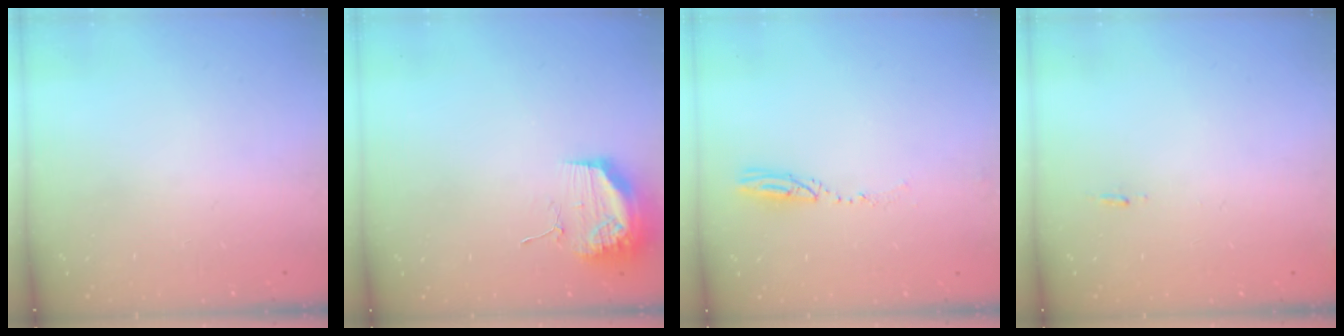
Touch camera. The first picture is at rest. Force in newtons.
{"total": 17.9, "press": 13.8, "slide": 11.4}
{"total": 3.3, "press": 3.2, "slide": 0.8}
{"total": 5.6, "press": 5.3, "slide": 1.8}